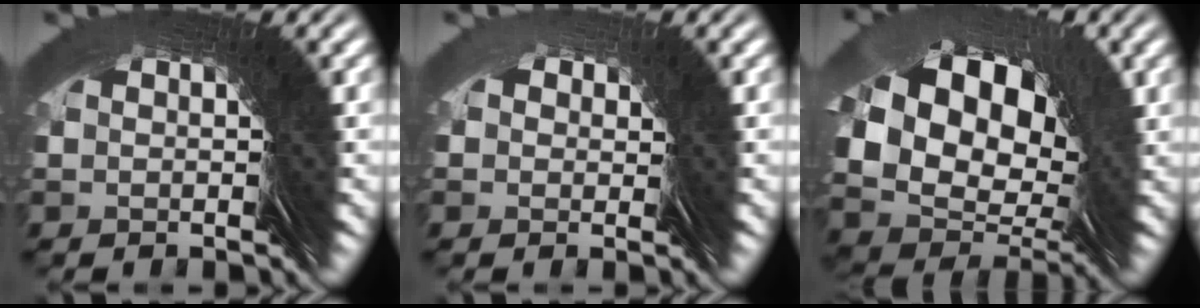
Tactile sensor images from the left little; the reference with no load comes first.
{"total": 1.5, "force": [0.7, 1.2, -0.4], "torque": [-0.006, 0.002, 0.012]}
{"total": 6.8, "force": [0.5, 5.8, 3.5], "torque": [-0.074, -0.014, 0.013]}